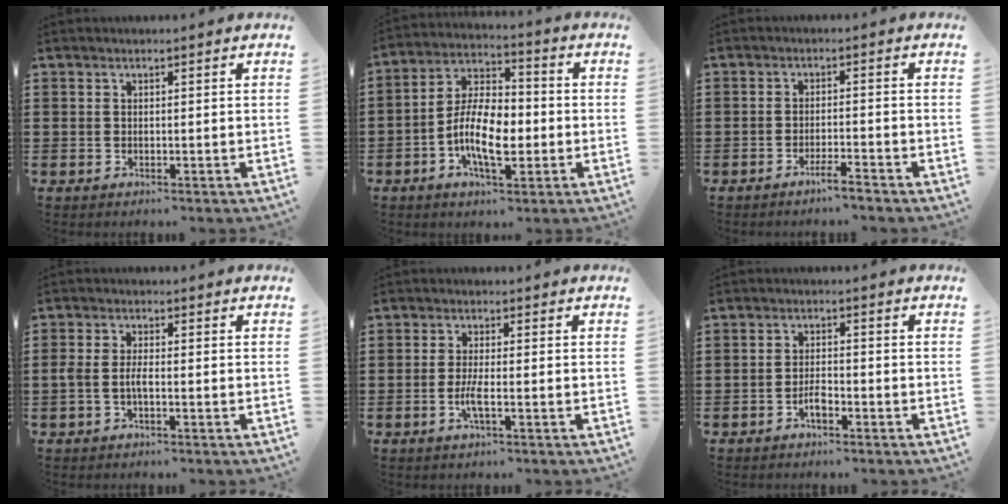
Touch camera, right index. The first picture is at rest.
{"total": 10.1, "force": [-2.5, 4.9, 8.4], "torque": [-0.180, 0.003, -0.049]}
{"total": 2.8, "force": [-2.3, -0.1, 1.5], "torque": [-0.024, 0.003, -0.043]}
{"total": 2.6, "force": [-0.9, 0.7, 2.3], "torque": [-0.058, -0.002, -0.022]}
{"total": 3.2, "force": [-1.2, 0.3, 2.9], "torque": [-0.065, -0.008, -0.027]}
{"total": 2.6, "force": [-1.6, 0.9, 1.8], "torque": [-0.042, 0.003, -0.034]}